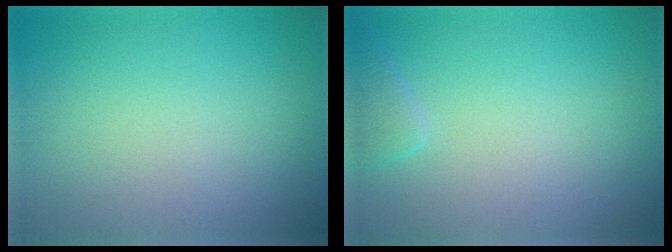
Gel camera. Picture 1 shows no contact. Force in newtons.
{"total": 1.5, "press": 1.5, "slide": 0.1}